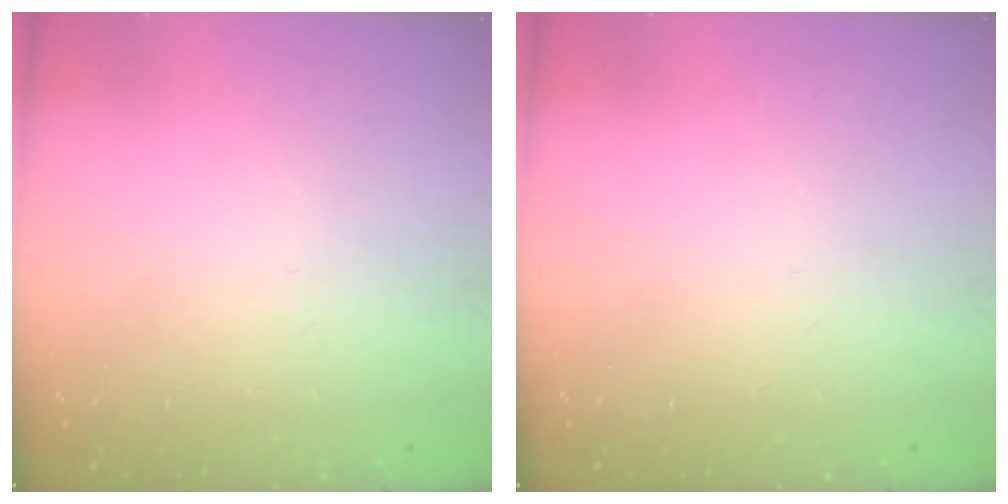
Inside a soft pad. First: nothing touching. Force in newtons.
{"total": 0.0}